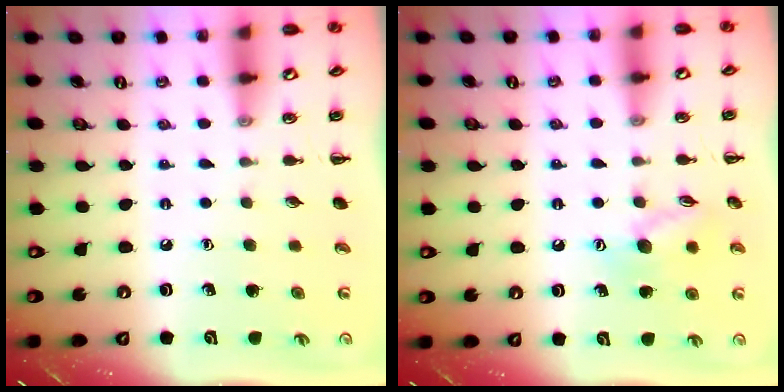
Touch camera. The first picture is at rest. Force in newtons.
{"total": 9.9, "press": 9.9, "slide": 0.7}